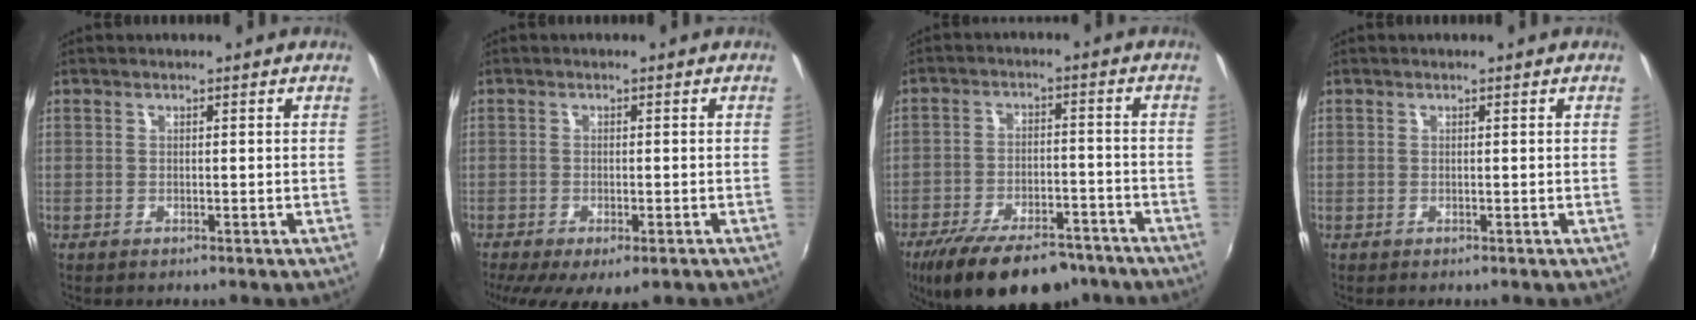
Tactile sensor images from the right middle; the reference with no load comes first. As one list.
[{"total": 9.4, "force": [-5.9, 3.3, 6.6], "torque": [-0.135, -0.042, -0.086]}, {"total": 18.7, "force": [-14.1, 7.1, 9.9], "torque": [-0.191, -0.022, -0.207]}, {"total": 0.0}]